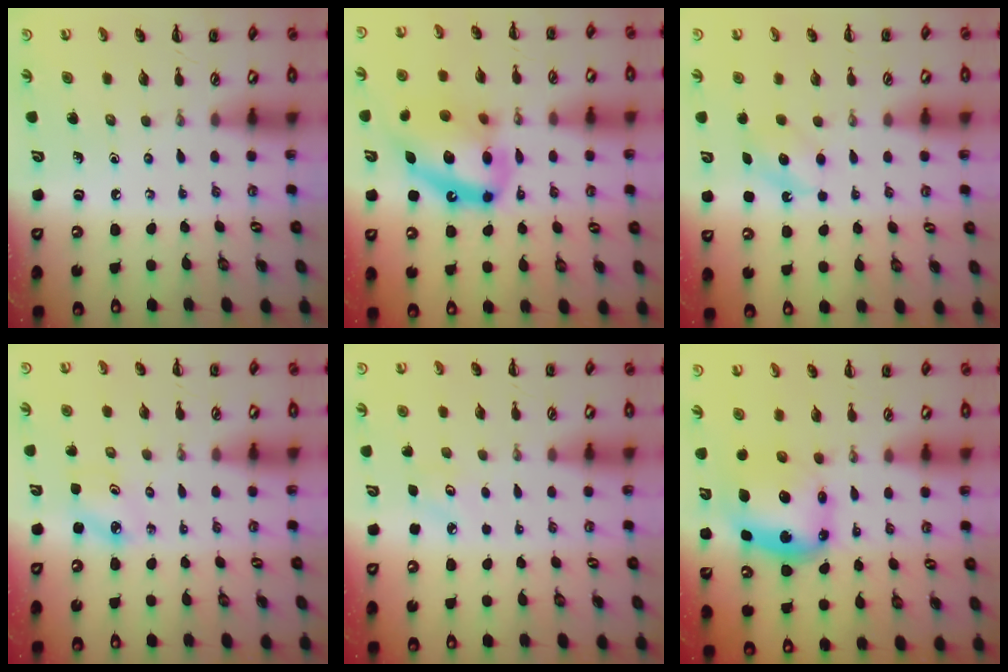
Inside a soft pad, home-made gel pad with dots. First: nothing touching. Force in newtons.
{"total": 17.5, "press": 17.0, "slide": 4.4}
{"total": 5.5, "press": 5.3, "slide": 1.4}
{"total": 2.5, "press": 2.5, "slide": 0.4}
{"total": 2.7, "press": 2.6, "slide": 0.7}
{"total": 7.0, "press": 6.9, "slide": 1.2}